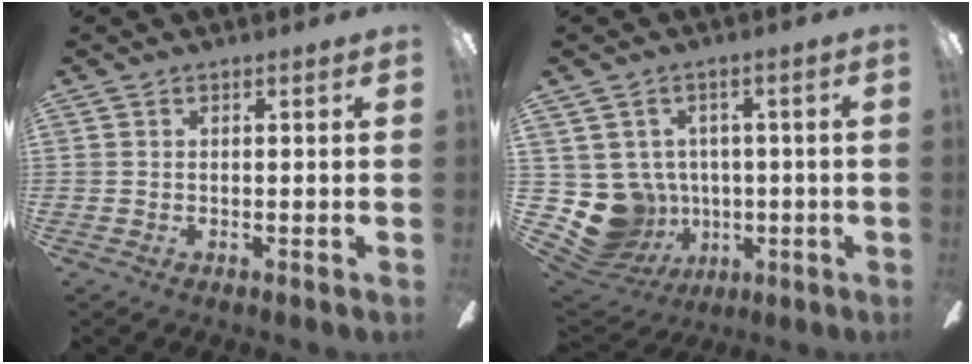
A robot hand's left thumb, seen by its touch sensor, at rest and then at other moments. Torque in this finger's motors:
{"motor_torque": [0.00, 0.11, 0.04, -0.02, 0.00]}